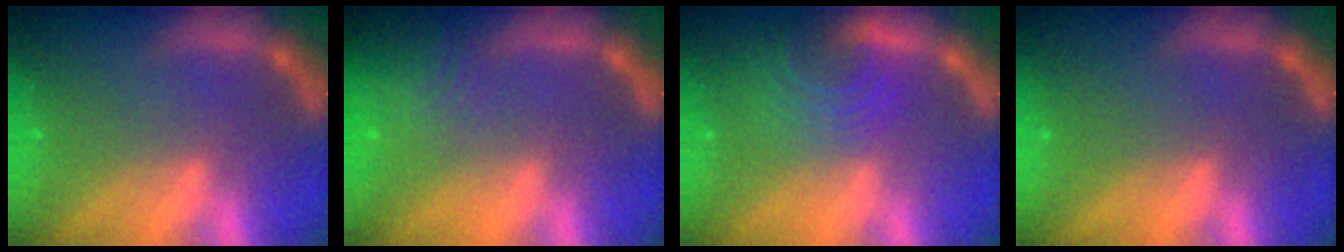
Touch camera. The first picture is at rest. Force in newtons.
{"total": 8.0}
{"total": 7.0}
{"total": 0.0}